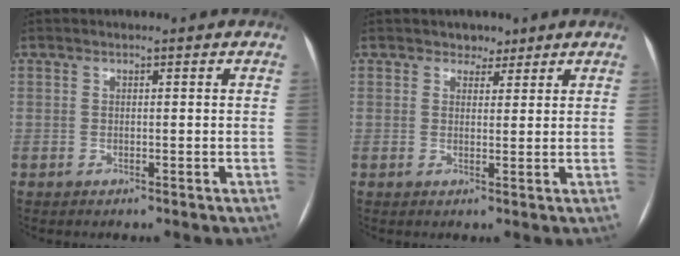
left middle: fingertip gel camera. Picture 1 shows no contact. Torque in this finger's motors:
{"motor_torque": [-0.10, 0.03, -0.07, -0.01]}